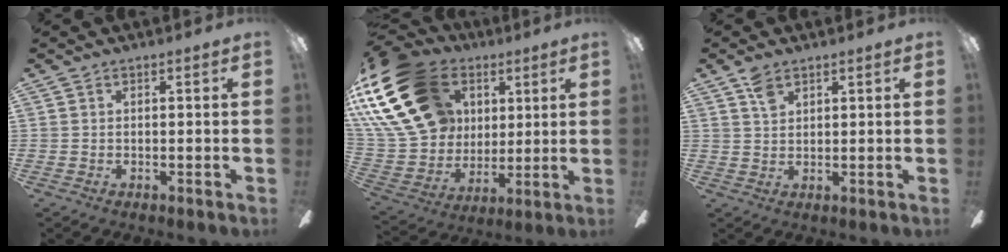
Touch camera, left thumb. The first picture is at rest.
{"total": 28.1, "force": [10.8, 21.1, 15.2], "torque": [-0.315, -0.030, 0.225]}
{"total": 3.3, "force": [2.3, 1.7, 1.7], "torque": [-0.031, -0.003, 0.042]}